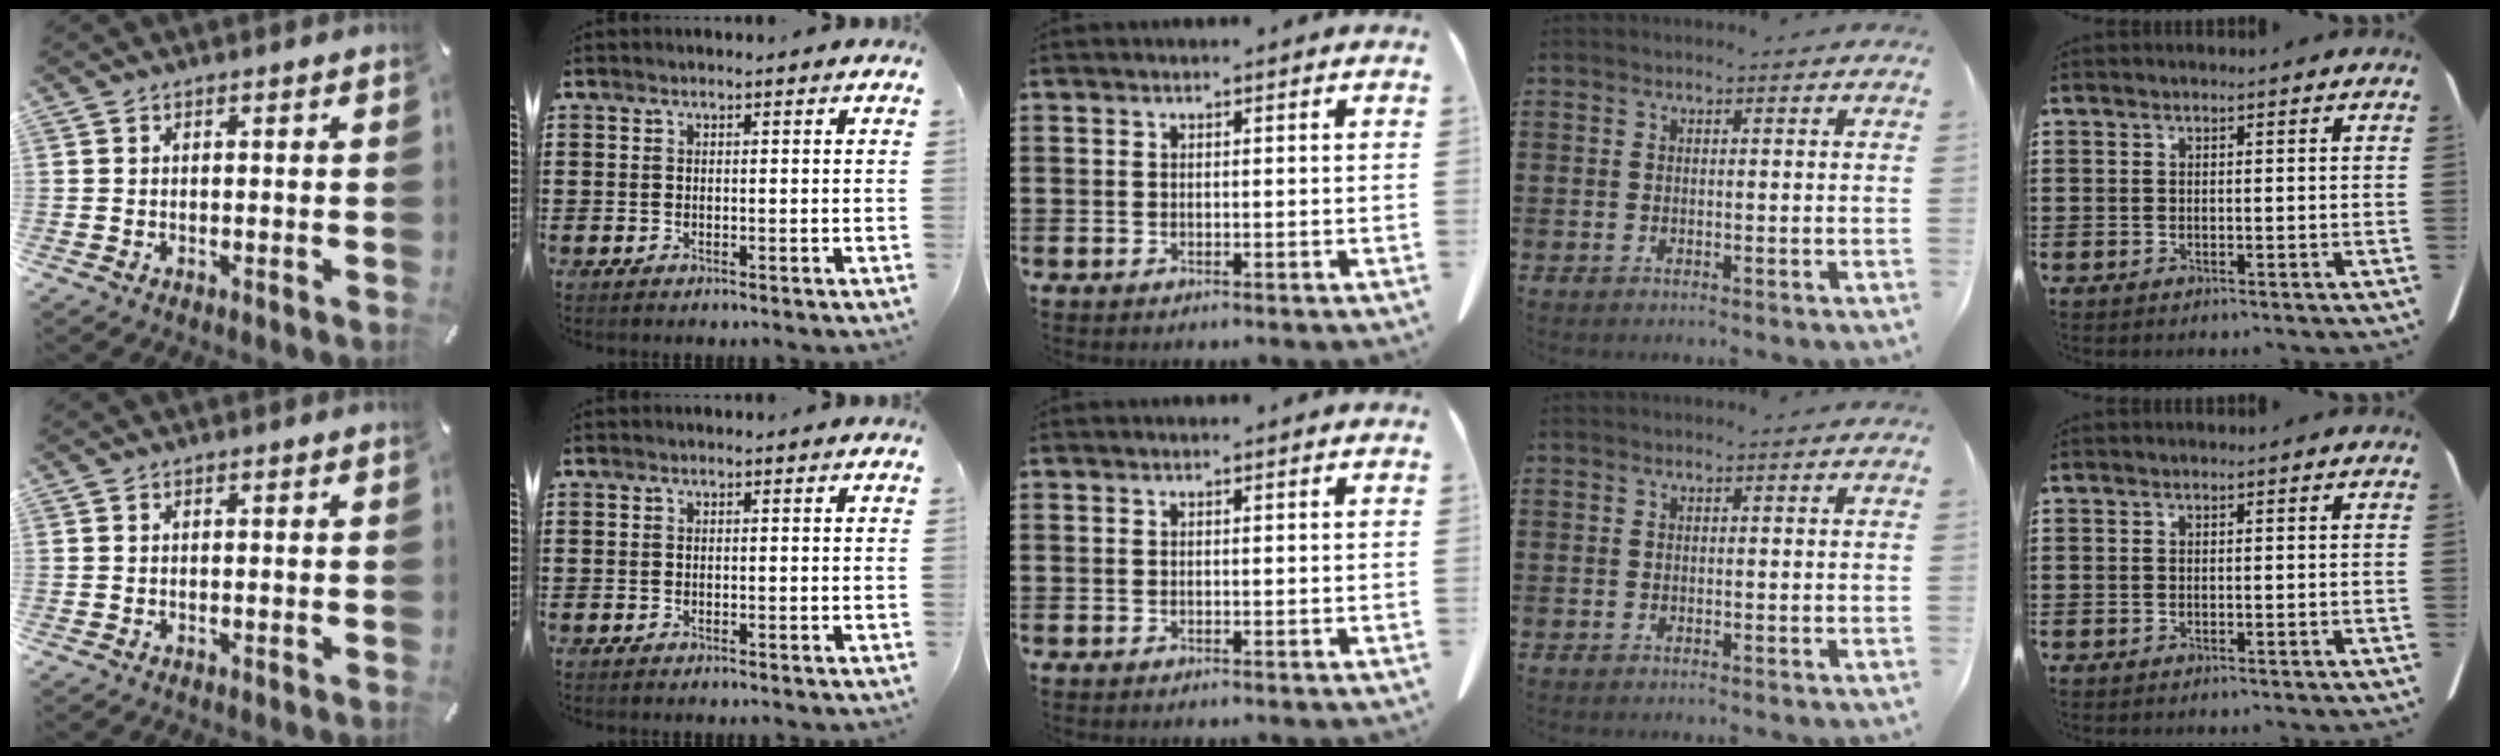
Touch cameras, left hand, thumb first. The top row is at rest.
{}